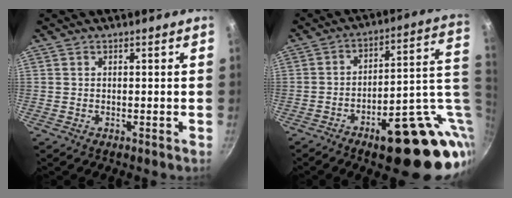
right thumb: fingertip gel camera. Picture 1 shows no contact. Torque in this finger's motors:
{"motor_torque": [3.46, 1.56, 1.62, -1.15, 0.10]}